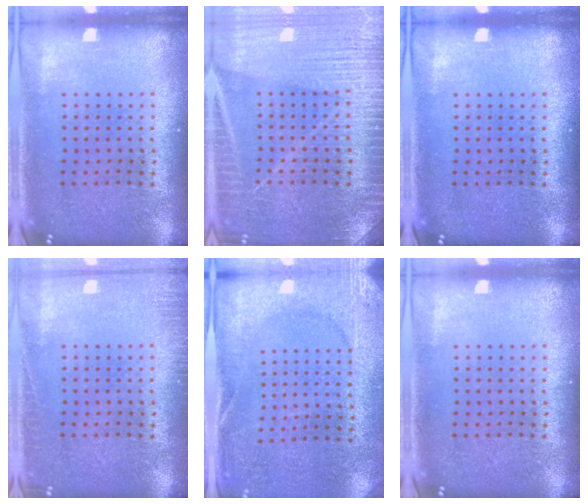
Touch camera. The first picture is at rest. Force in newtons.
{"total": 3.7, "press": 3.7, "slide": 0.6}
{"total": 0.0}
{"total": 1.4, "press": 1.4, "slide": 0.4}
{"total": 2.6, "press": 2.5, "slide": 0.6}
{"total": 0.0}